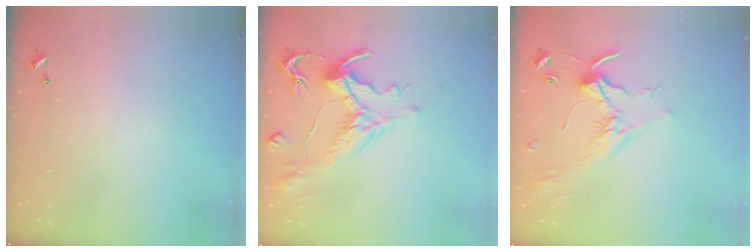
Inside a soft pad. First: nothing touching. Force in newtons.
{"total": 2.0, "press": 1.5, "slide": 1.4}
{"total": 1.6, "press": 1.6, "slide": 0.4}